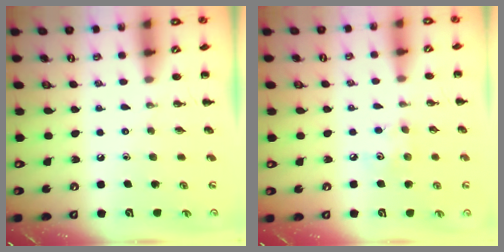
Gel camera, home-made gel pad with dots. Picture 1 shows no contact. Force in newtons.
{"total": 5.1, "press": 5.0, "slide": 0.9}